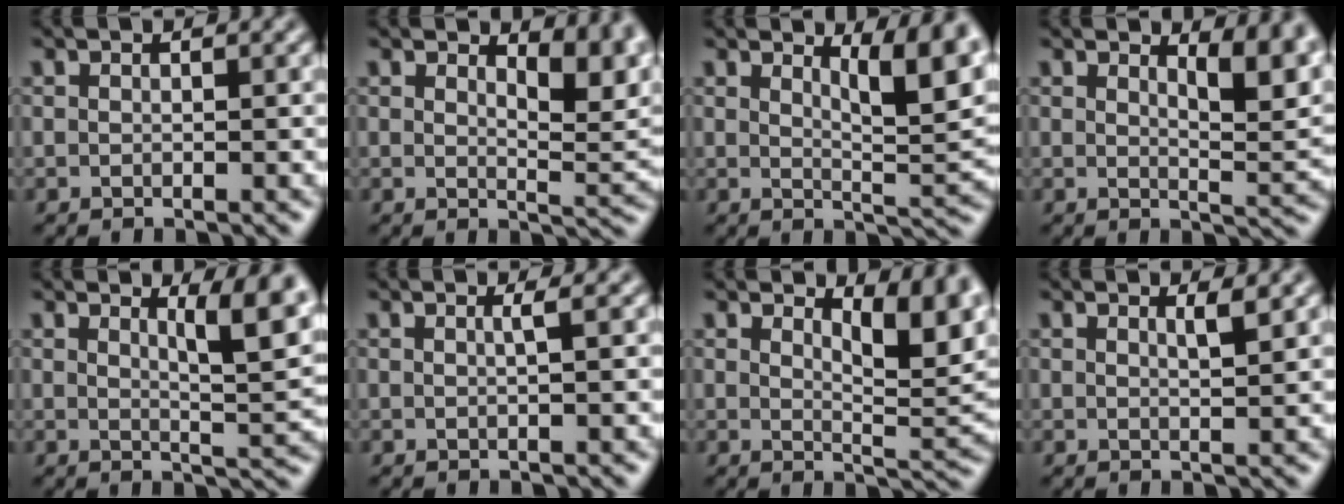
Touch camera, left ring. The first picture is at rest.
{"total": 4.8, "force": [2.4, 1.9, 3.7], "torque": [-0.045, -0.007, 0.033]}
{"total": 5.8, "force": [2.8, 1.7, 4.8], "torque": [-0.058, -0.005, 0.044]}
{"total": 4.9, "force": [2.4, 1.6, 3.9], "torque": [-0.047, -0.007, 0.036]}
{"total": 5.7, "force": [2.6, 1.3, 4.9], "torque": [-0.057, -0.006, 0.039]}
{"total": 1.0, "force": [0.2, 0.3, 1.0], "torque": [-0.010, 0.003, -0.001]}
{"total": 5.3, "force": [2.5, 1.9, 4.3], "torque": [-0.057, -0.008, 0.036]}
{"total": 1.4, "force": [0.9, 0.3, 1.0], "torque": [-0.011, 0.000, 0.011]}